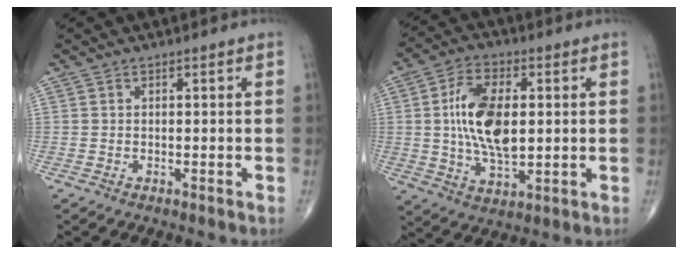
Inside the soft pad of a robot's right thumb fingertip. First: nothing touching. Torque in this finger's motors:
{"motor_torque": [1.45, 2.03, 1.42, 0.09, 0.18]}